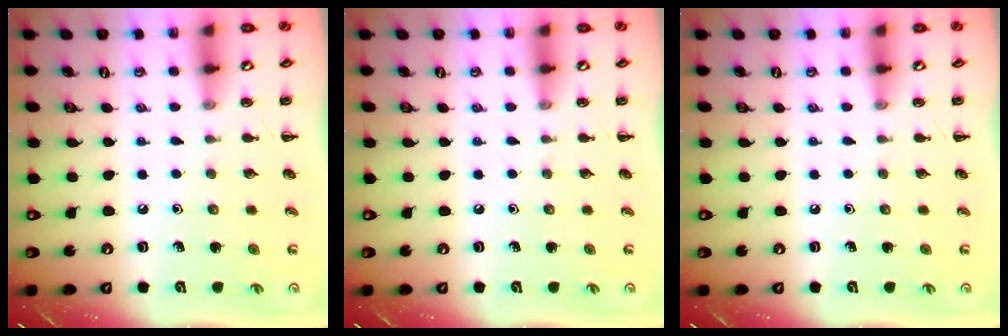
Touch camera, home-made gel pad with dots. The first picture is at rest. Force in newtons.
{"total": 0.0}
{"total": 0.0}